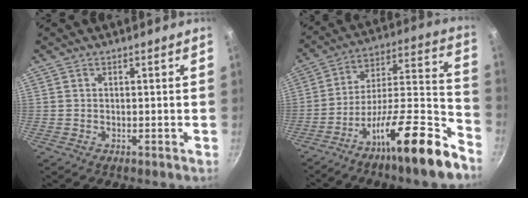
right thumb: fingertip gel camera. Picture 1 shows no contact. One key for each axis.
{"total": 21.2, "fx": -13.5, "fy": 4.3, "fz": 15.7, "tx": -0.206, "ty": 0.104, "tz": -0.235}